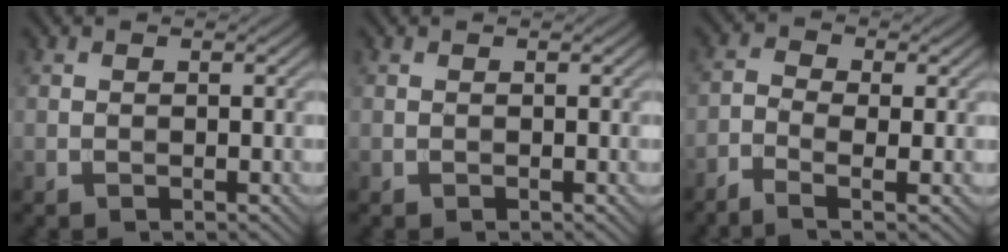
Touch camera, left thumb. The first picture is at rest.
{"total": 0.0}
{"total": 3.5, "force": [-1.9, 1.1, 2.8], "torque": [-0.065, -0.002, -0.048]}